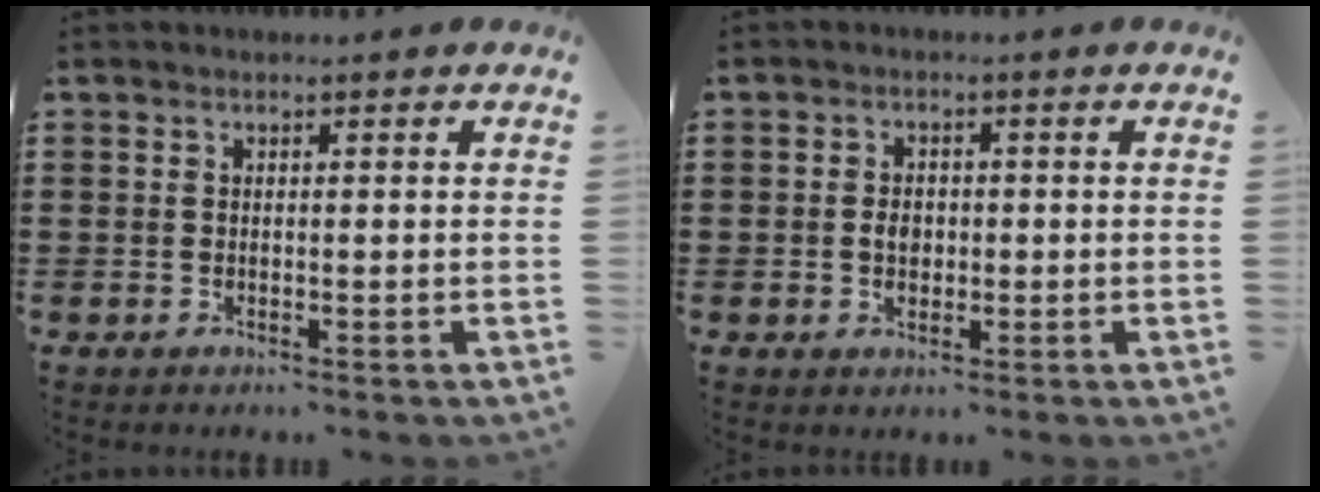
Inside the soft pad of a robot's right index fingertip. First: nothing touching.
{"total": 2.6, "force": [-0.2, 1.9, 1.7], "torque": [-0.028, 0.003, -0.008]}